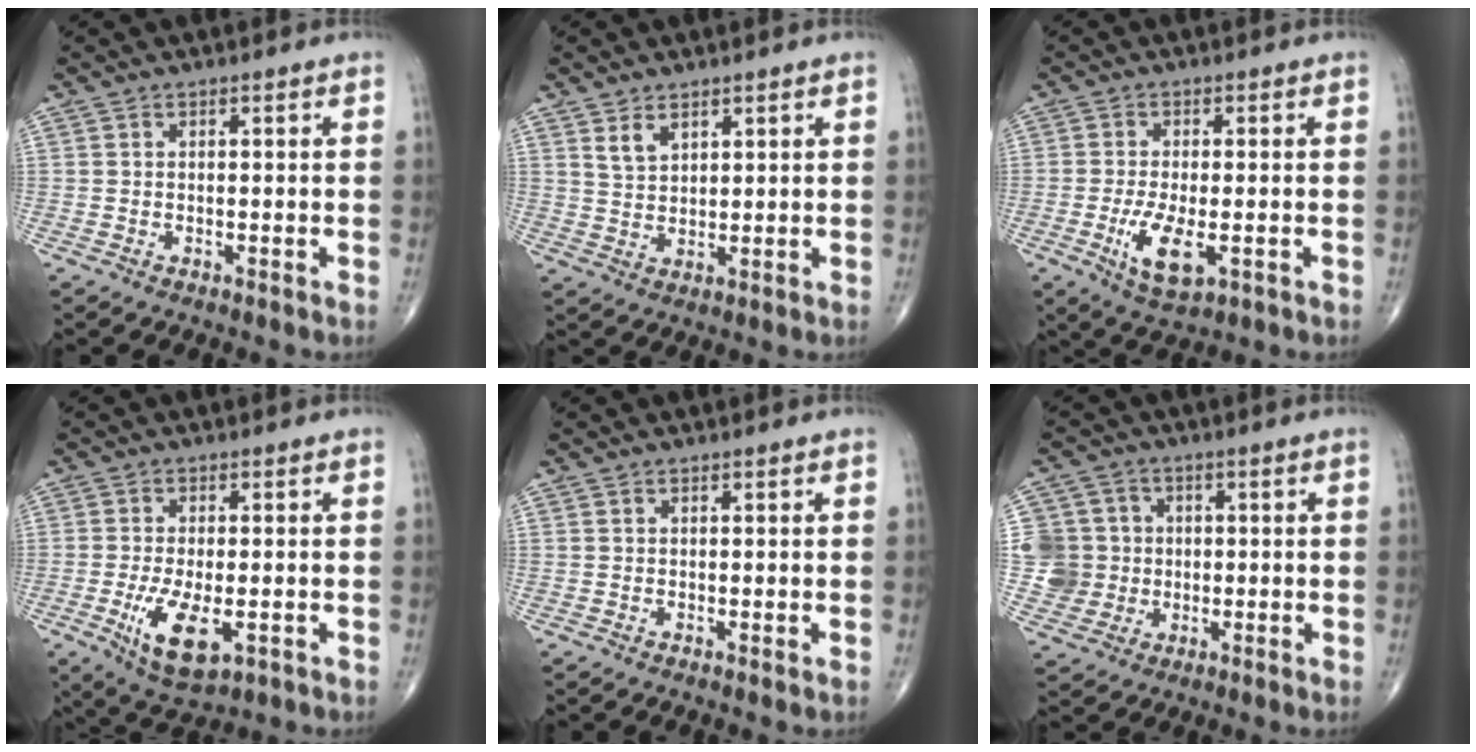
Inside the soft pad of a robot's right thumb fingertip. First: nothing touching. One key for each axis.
{"total": 3.7, "fx": 2.4, "fy": 2.0, "fz": 2.0, "tx": -0.026, "ty": -0.019, "tz": 0.051}
{"total": 7.5, "fx": -2.2, "fy": 3.1, "fz": 6.5, "tx": -0.124, "ty": -0.014, "tz": -0.033}
{"total": 9.2, "fx": -2.8, "fy": 4.0, "fz": 7.8, "tx": -0.143, "ty": -0.016, "tz": -0.039}
{"total": 0.0}
{"total": 8.9, "fx": 0.0, "fy": 8.8, "fz": 1.3, "tx": 0.001, "ty": 0.015, "tz": 0.002}